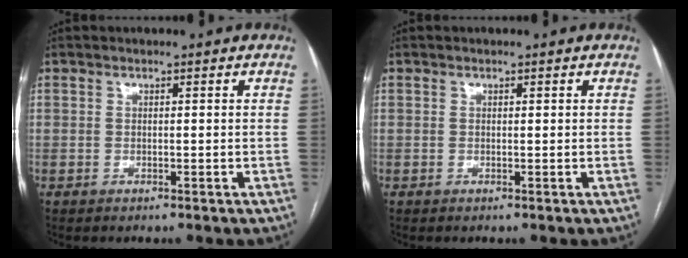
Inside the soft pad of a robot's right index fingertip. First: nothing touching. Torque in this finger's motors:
{"motor_torque": [0.14, 0.06, 0.03, 0.01]}